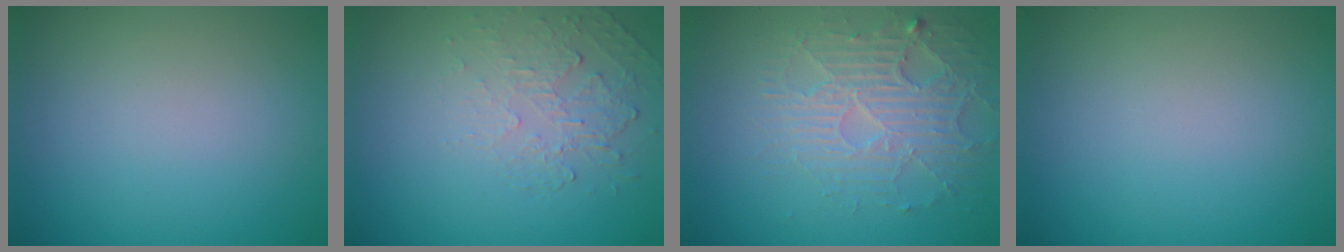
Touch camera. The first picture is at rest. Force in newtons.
{"total": 2.1, "press": 0.9, "slide": 1.9}
{"total": 4.0, "press": 3.6, "slide": 1.7}
{"total": 0.0}